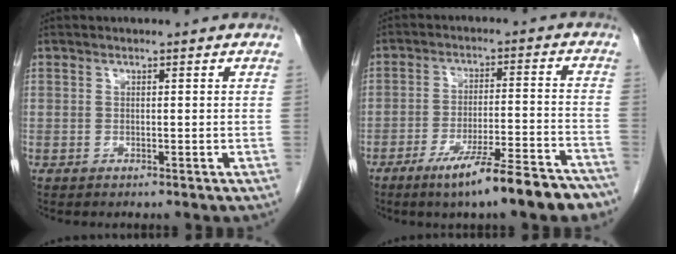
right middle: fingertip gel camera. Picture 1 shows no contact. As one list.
[{"total": 13.9, "force": [-10.2, 1.2, 9.4], "torque": [-0.127, -0.005, -0.154]}]